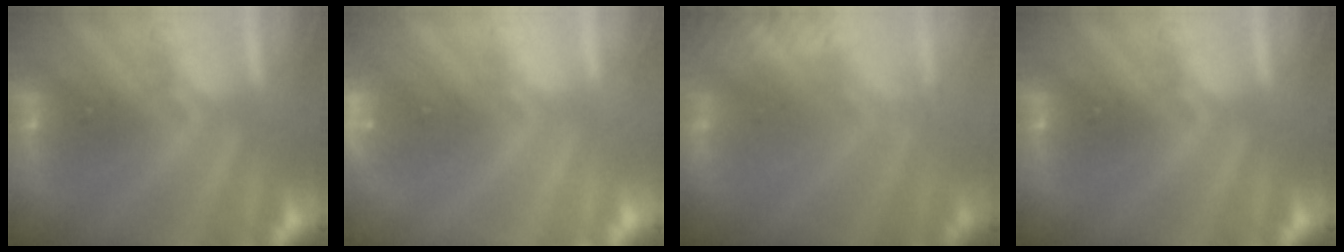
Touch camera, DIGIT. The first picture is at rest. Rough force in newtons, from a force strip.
{"total": 3.0}
{"total": 3.0}
{"total": 0.0}